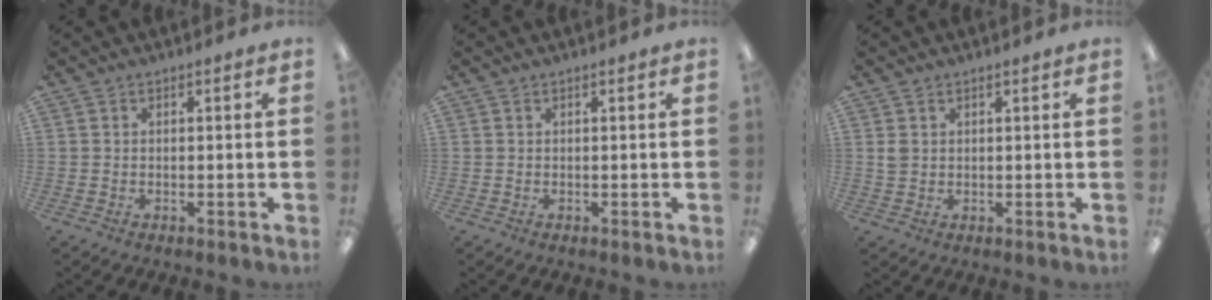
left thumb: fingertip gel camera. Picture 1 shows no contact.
{"total": 0.0}
{"total": 1.8, "force": [0.8, 1.4, 0.9], "torque": [-0.020, 0.004, 0.015]}